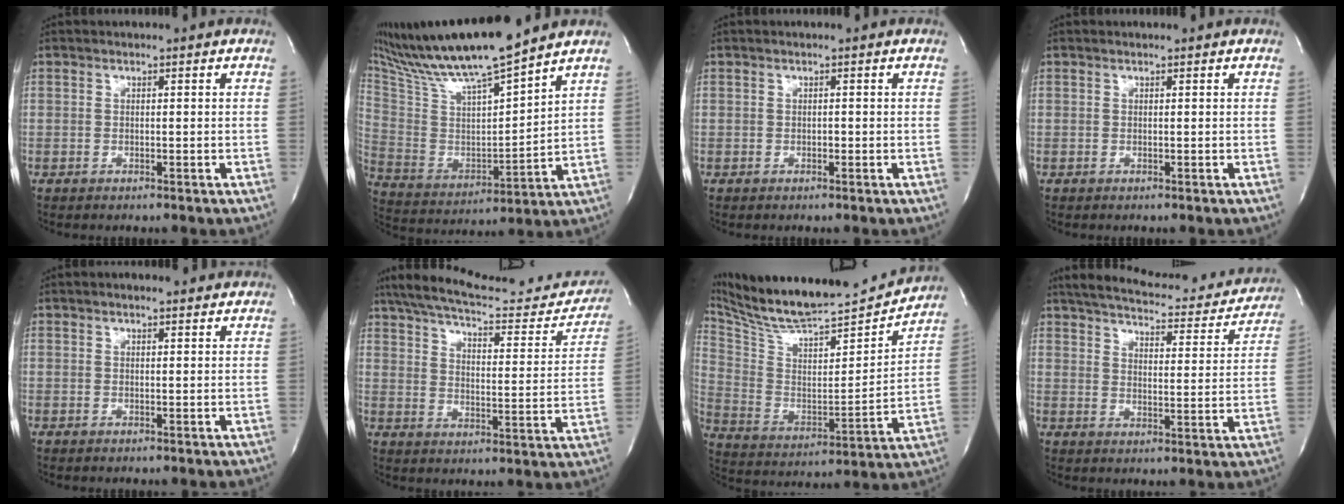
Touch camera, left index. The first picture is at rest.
{"total": 18.1, "force": [15.7, 0.0, 9.0], "torque": [-0.173, -0.004, 0.291]}
{"total": 0.0}
{"total": 0.0}
{"total": 2.5, "force": [2.0, 0.7, 1.3], "torque": [-0.021, 0.016, 0.028]}
{"total": 25.9, "force": [22.8, 5.9, 10.9], "torque": [-0.172, -0.022, 0.292]}
{"total": 22.9, "force": [21.5, 2.5, 7.6], "torque": [-0.151, -0.030, 0.342]}
{"total": 22.0, "force": [19.6, 5.7, 8.2], "torque": [-0.125, -0.008, 0.241]}